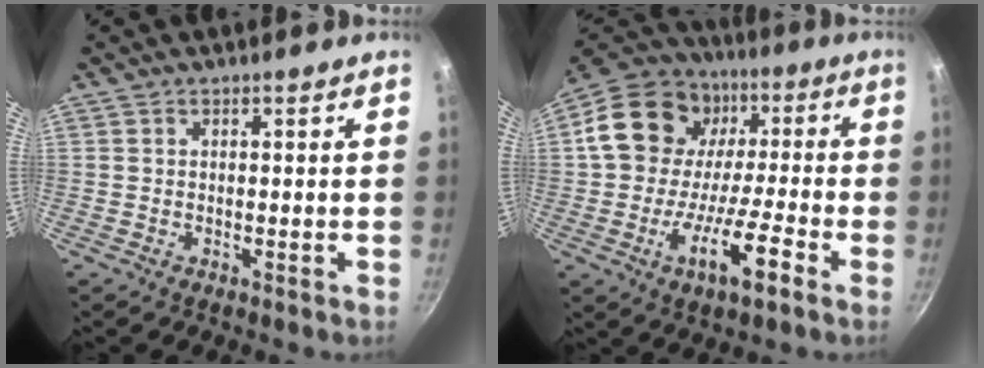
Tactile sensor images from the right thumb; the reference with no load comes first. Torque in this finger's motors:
{"motor_torque": [1.36, 3.64, 2.06, -0.63, 0.23]}